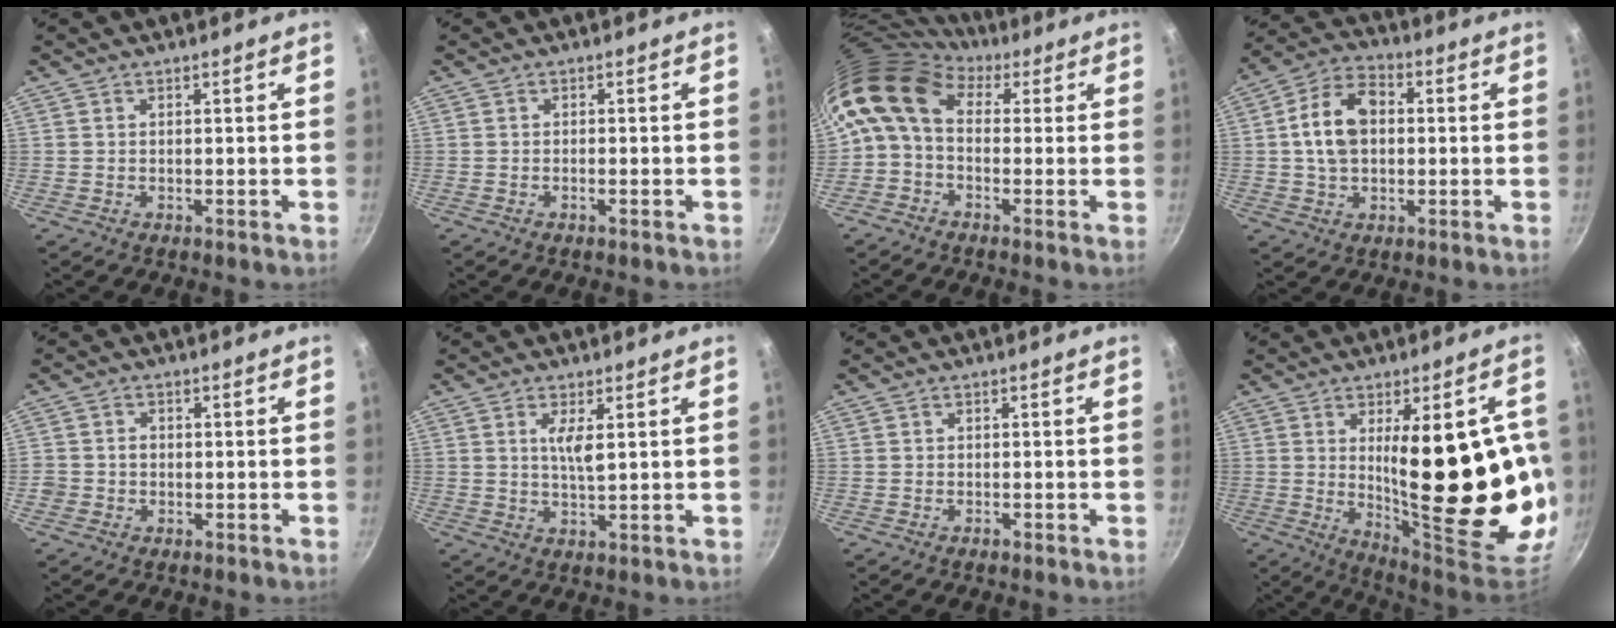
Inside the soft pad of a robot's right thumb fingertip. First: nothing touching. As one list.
[{"total": 0.8, "force": [-0.5, 0.1, 0.6], "torque": [-0.020, 0.006, -0.011]}, {"total": 10.6, "force": [1.8, 7.6, 7.3], "torque": [-0.132, 0.026, 0.007]}, {"total": 11.4, "force": [0.9, 7.8, 8.3], "torque": [-0.129, 0.024, 0.004]}, {"total": 2.2, "force": [-0.6, 2.0, 0.8], "torque": [-0.006, 0.010, -0.012]}, {"total": 4.0, "force": [1.2, 1.0, 3.7], "torque": [-0.070, -0.008, 0.025]}, {"total": 0.7, "force": [-0.5, 0.4, 0.3], "torque": [-0.005, 0.006, -0.008]}, {"total": 26.3, "force": [1.6, 8.1, 24.9], "torque": [-0.322, -0.039, 0.043]}]